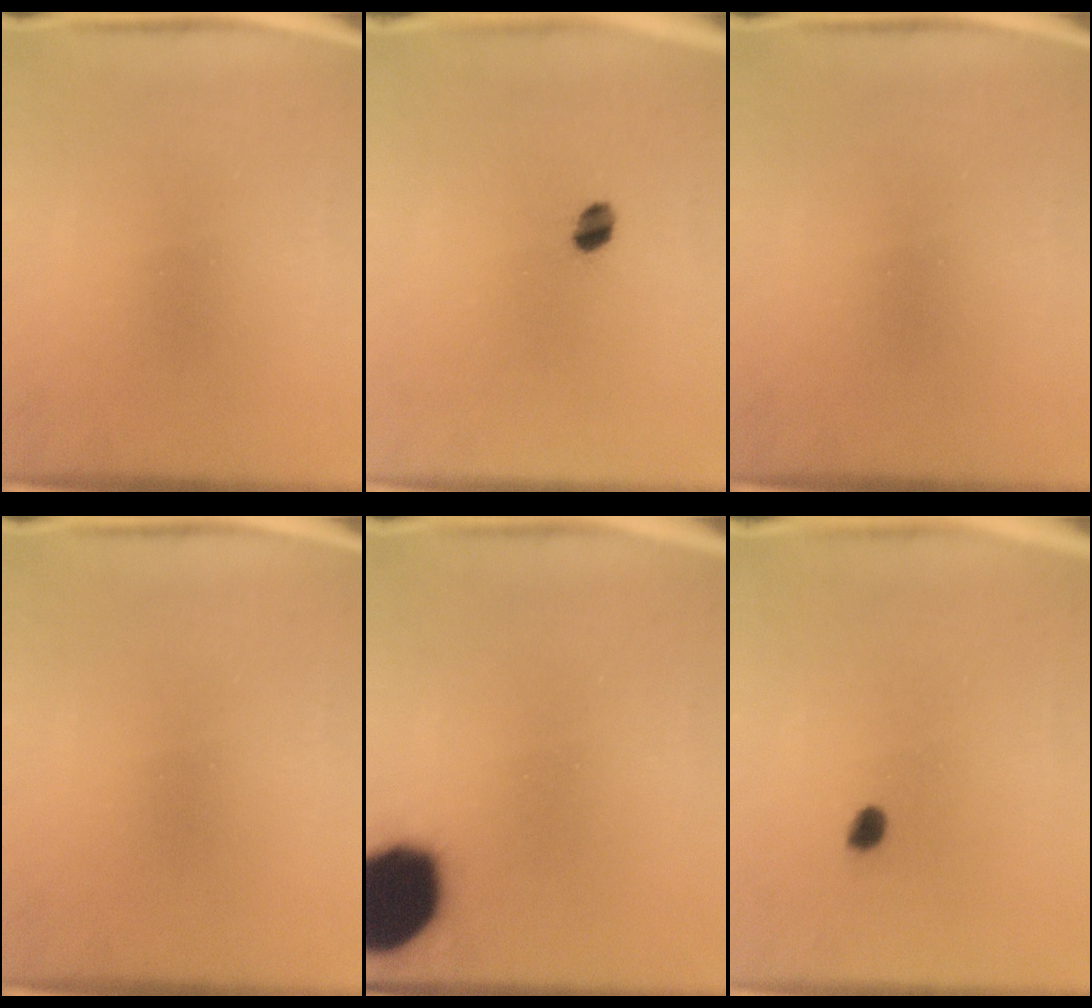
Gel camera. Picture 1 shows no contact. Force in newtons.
{"total": 3.2}
{"total": 0.0}
{"total": 0.0}
{"total": 19.3}
{"total": 1.6}